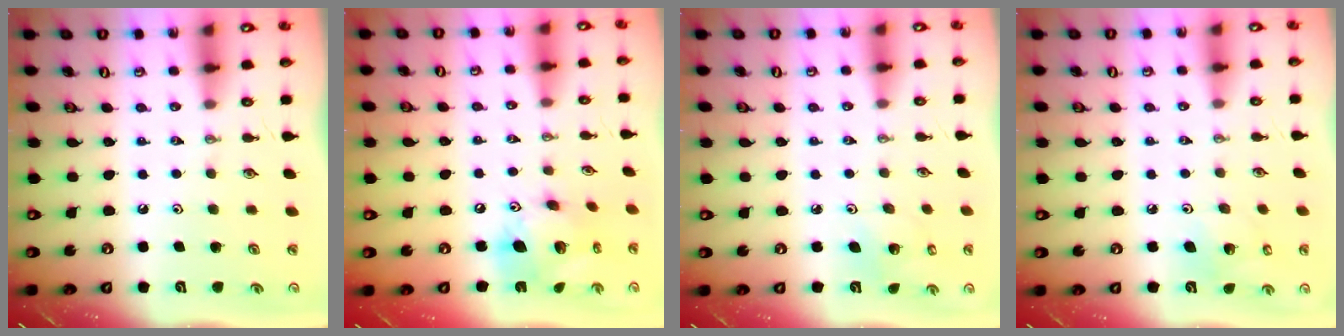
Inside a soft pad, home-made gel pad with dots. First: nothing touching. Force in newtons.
{"total": 15.3, "press": 15.2, "slide": 1.4}
{"total": 3.3, "press": 3.3, "slide": 0.1}
{"total": 6.0, "press": 5.5, "slide": 2.4}